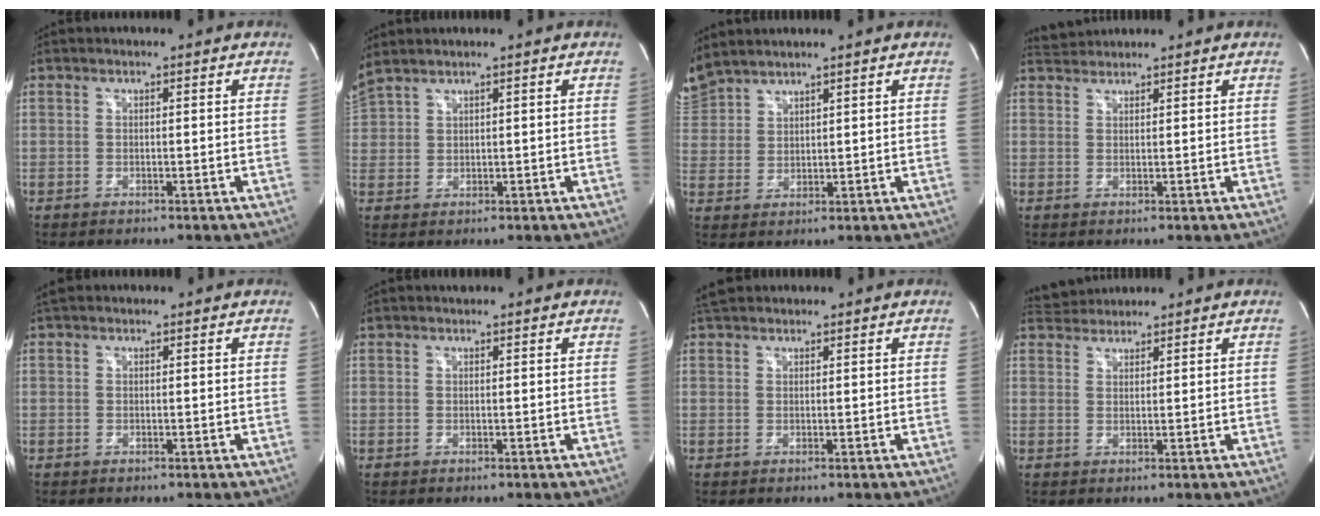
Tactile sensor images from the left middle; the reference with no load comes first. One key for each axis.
{"total": 3.8, "fx": 3.4, "fy": 0.2, "fz": 1.6, "tx": -0.057, "ty": 0.023, "tz": 0.085}
{"total": 5.9, "fx": 5.7, "fy": 1.2, "fz": 0.9, "tx": -0.031, "ty": 0.021, "tz": 0.120}
{"total": 2.4, "fx": 2.4, "fy": 0.1, "fz": -0.5, "tx": -0.006, "ty": 0.014, "tz": 0.052}
{"total": 1.2, "fx": 0.9, "fy": 0.7, "fz": 0.3, "tx": -0.011, "ty": 0.015, "tz": 0.016}
{"total": 1.1, "fx": 1.0, "fy": 0.2, "fz": 0.2, "tx": -0.017, "ty": 0.014, "tz": 0.021}
{"total": 2.7, "fx": 2.4, "fy": 1.2, "fz": 0.5, "tx": -0.015, "ty": 0.022, "tz": 0.042}
{"total": 3.6, "fx": 3.5, "fy": 0.6, "fz": -0.1, "tx": -0.011, "ty": 0.022, "tz": 0.069}